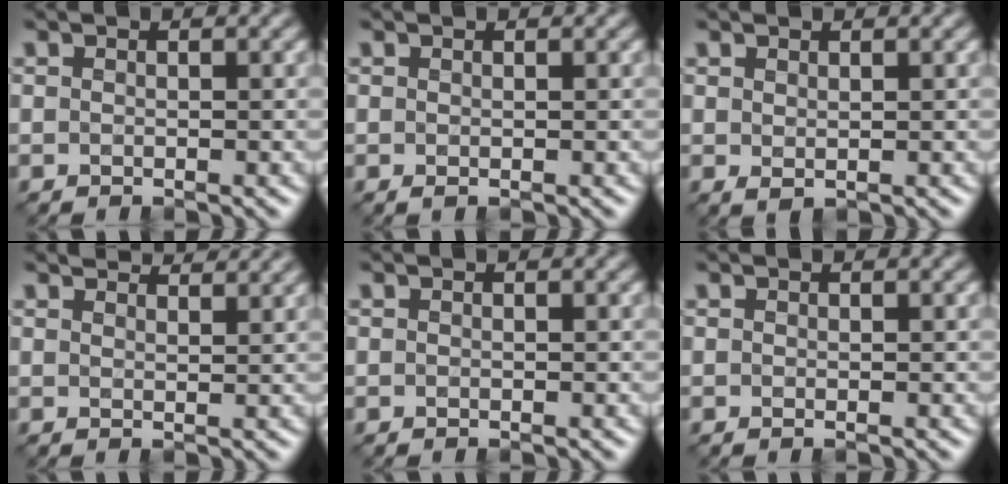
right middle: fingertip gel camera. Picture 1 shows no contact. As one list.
[{"total": 0.0}, {"total": 0.5, "force": [0.4, 0.2, 0.2], "torque": [-0.007, 0.000, 0.013]}, {"total": 3.8, "force": [3.7, 0.6, 0.9], "torque": [-0.010, 0.005, 0.044]}, {"total": 0.0}, {"total": 0.0}]